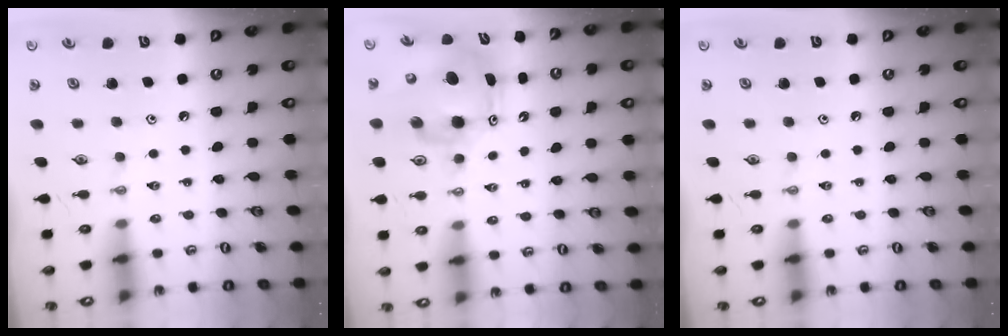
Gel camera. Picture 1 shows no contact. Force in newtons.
{"total": 10.0, "press": 9.9, "slide": 1.6}
{"total": 0.0}